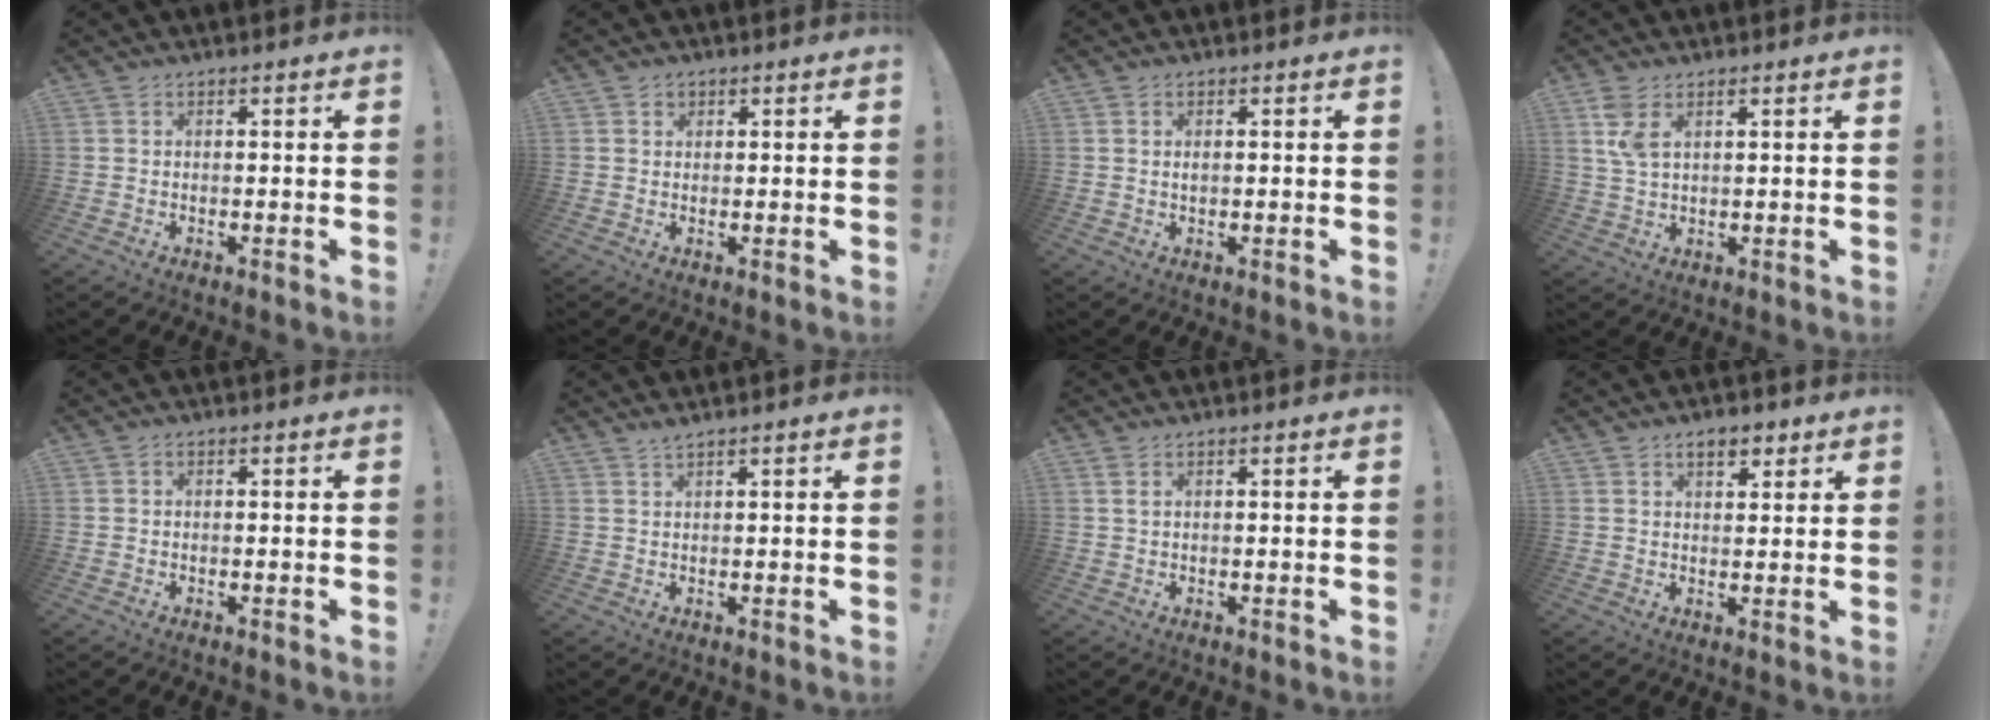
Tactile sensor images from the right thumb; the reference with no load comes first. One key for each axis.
{"total": 1.4, "fx": 0.9, "fy": 1.1, "fz": 0.2, "tx": 0.003, "ty": -0.003, "tz": 0.014}
{"total": 0.9, "fx": 0.3, "fy": 0.5, "fz": 0.6, "tx": -0.009, "ty": 0.001, "tz": 0.004}
{"total": 5.7, "fx": 2.7, "fy": 2.7, "fz": 4.2, "tx": -0.085, "ty": -0.008, "tz": 0.049}
{"total": 0.0}
{"total": 1.4, "fx": 1.2, "fy": -0.1, "fz": 0.8, "tx": -0.016, "ty": -0.003, "tz": 0.021}
{"total": 1.5, "fx": 0.7, "fy": 0.4, "fz": 1.3, "tx": -0.035, "ty": 0.006, "tz": 0.014}
{"total": 4.7, "fx": 2.9, "fy": 2.4, "fz": 2.8, "tx": -0.034, "ty": -0.009, "tz": 0.048}